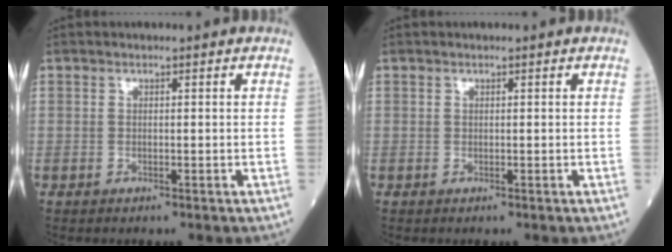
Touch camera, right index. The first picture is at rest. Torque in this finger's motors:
{"motor_torque": [-0.14, -0.01, -0.03, -0.01]}